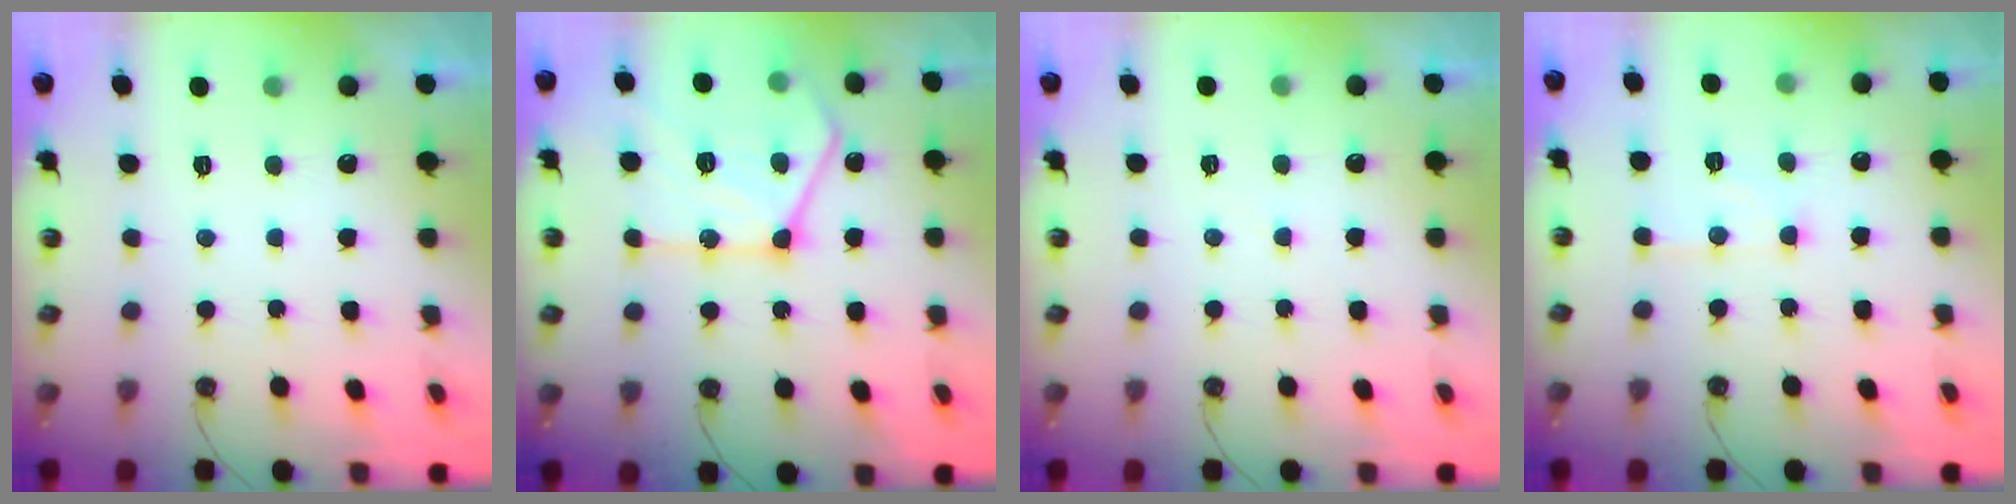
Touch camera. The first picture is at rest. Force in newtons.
{"total": 20.5, "press": 20.4, "slide": 2.0}
{"total": 3.8, "press": 3.7, "slide": 0.5}
{"total": 7.6, "press": 7.6, "slide": 0.5}